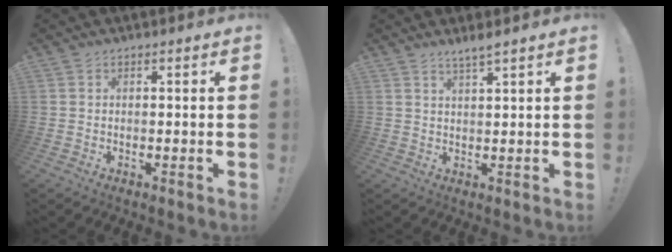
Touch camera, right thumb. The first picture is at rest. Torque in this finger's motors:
{"motor_torque": [0.00, 0.00, 0.00, 0.00, 0.00]}